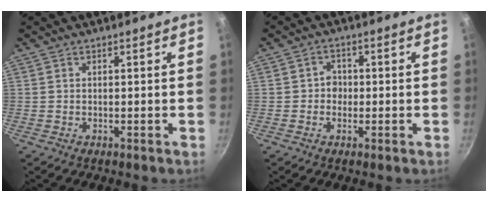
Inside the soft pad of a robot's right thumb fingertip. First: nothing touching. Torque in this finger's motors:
{"motor_torque": [0.20, 0.04, 0.32, -0.07, -0.01]}